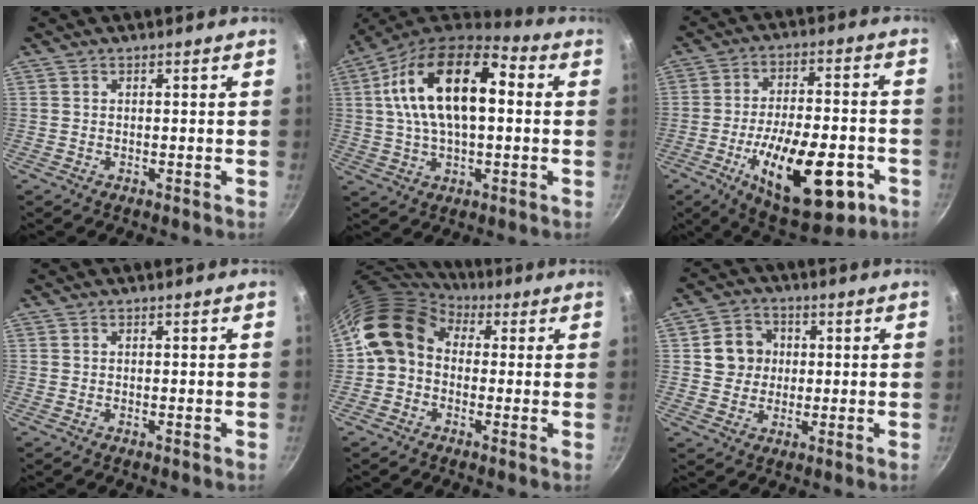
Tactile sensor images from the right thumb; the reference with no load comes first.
{"total": 20.3, "force": [3.1, 10.4, 17.2], "torque": [-0.298, 0.029, 0.041]}
{"total": 21.1, "force": [-7.9, 8.9, 17.4], "torque": [-0.278, 0.018, -0.111]}
{"total": 0.0}
{"total": 12.5, "force": [1.0, 9.9, 7.6], "torque": [-0.133, 0.038, 0.005]}
{"total": 7.5, "force": [1.0, 6.8, 2.9], "torque": [-0.015, 0.003, 0.012]}